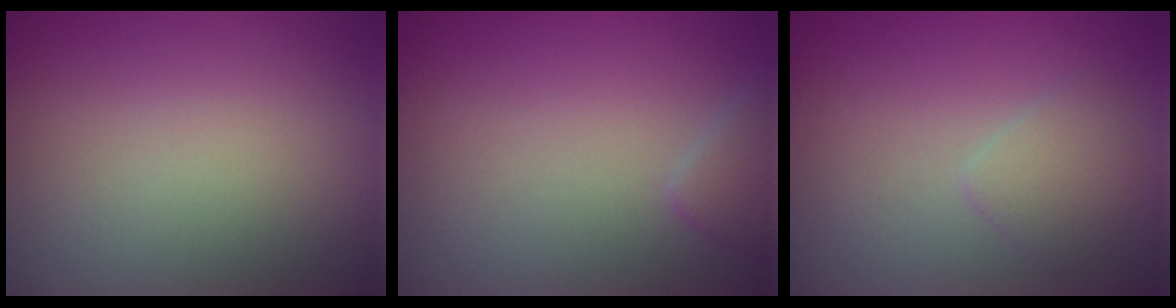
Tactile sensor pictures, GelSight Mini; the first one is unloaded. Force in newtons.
{"total": 1.4, "press": 1.4, "slide": 0.1}
{"total": 1.8, "press": 1.8, "slide": 0.0}